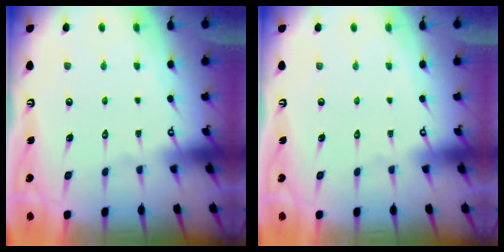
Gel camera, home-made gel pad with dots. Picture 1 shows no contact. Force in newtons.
{"total": 0.0}